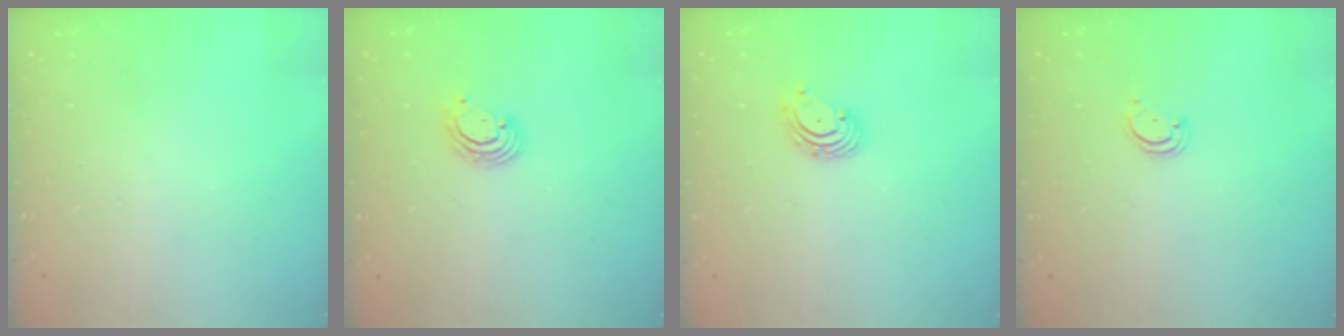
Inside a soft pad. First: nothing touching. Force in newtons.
{"total": 3.1, "press": 3.1, "slide": 0.1}
{"total": 3.4, "press": 3.3, "slide": 0.5}
{"total": 1.8, "press": 1.8, "slide": 0.2}